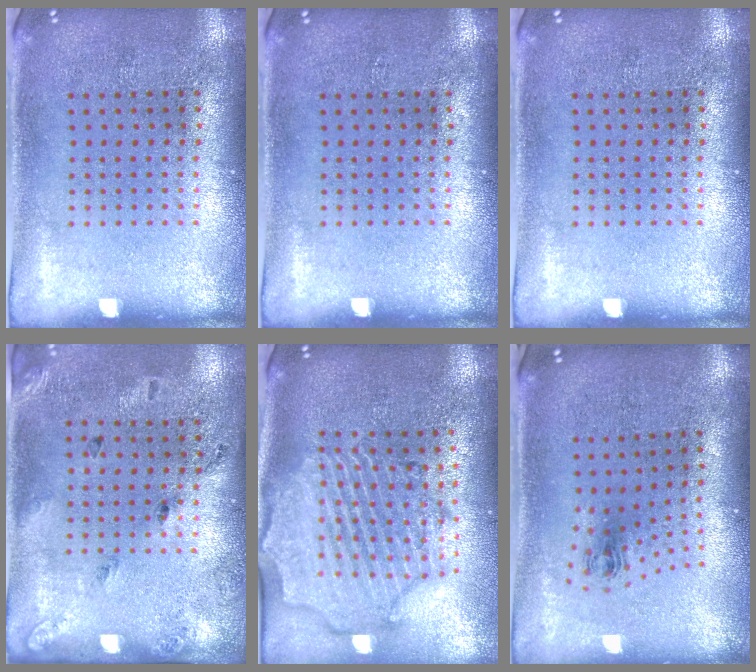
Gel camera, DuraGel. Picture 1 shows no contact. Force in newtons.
{"total": 0.0}
{"total": 0.0}
{"total": 1.7, "press": 1.0, "slide": 1.4}
{"total": 2.8, "press": 2.5, "slide": 1.3}
{"total": 1.0, "press": 0.5, "slide": 0.9}